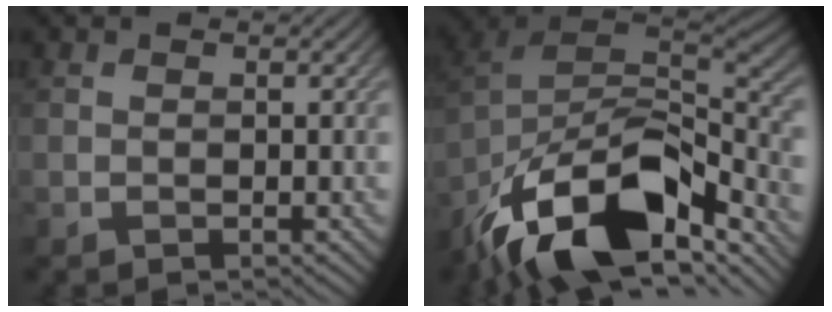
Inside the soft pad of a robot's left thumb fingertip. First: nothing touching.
{"total": 16.9, "force": [-10.6, 7.8, 10.5], "torque": [-0.236, -0.012, -0.197]}